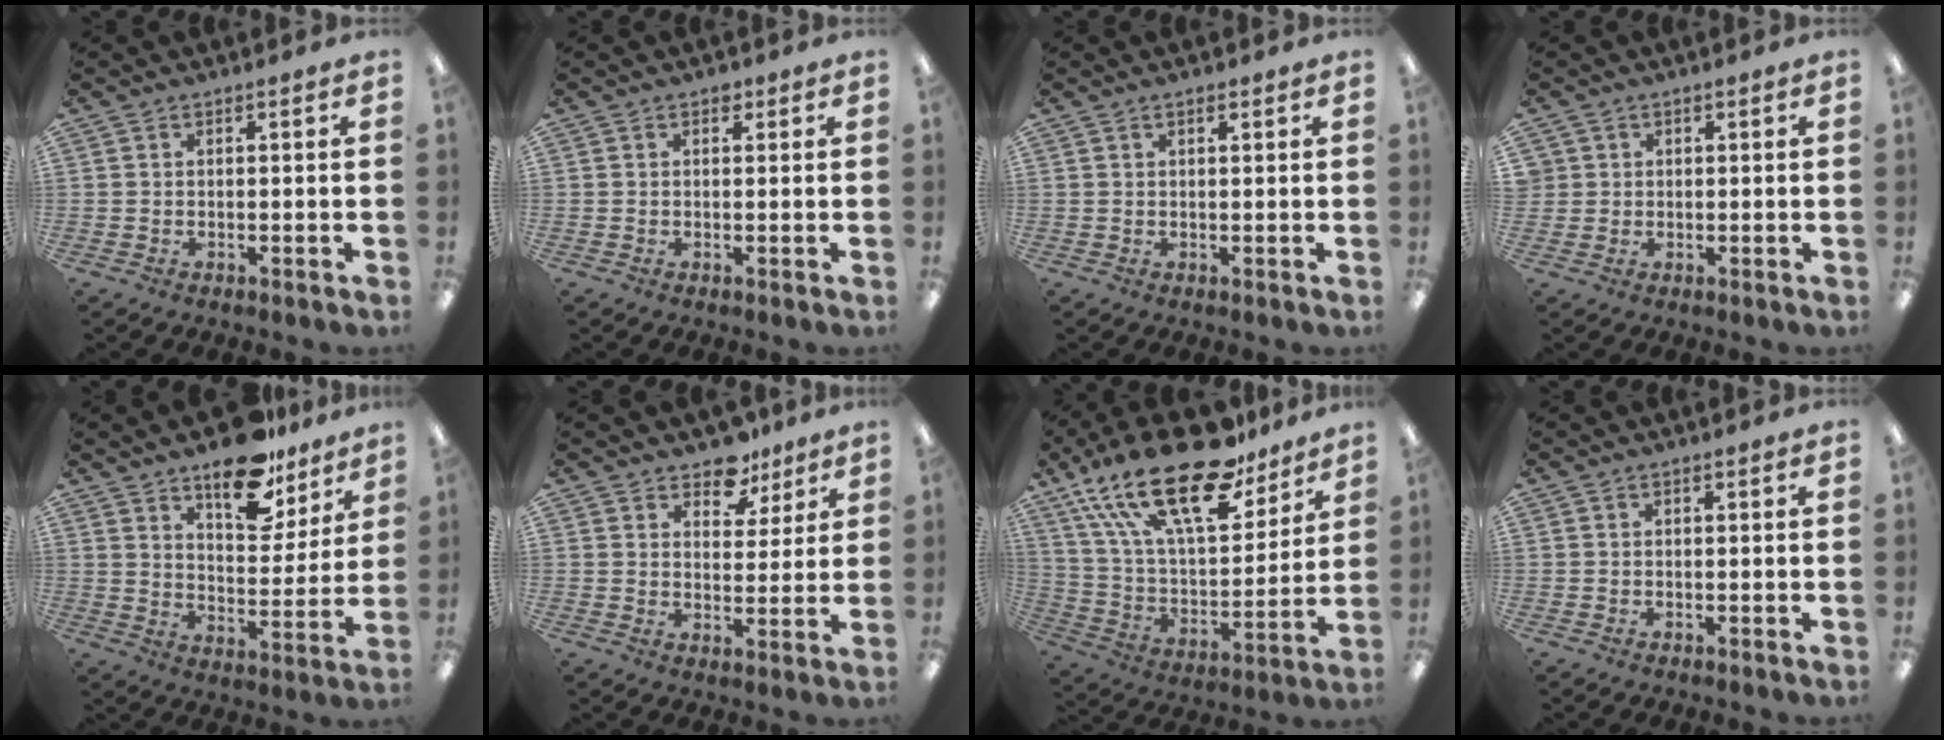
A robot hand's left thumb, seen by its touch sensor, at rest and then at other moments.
{"total": 1.4, "force": [0.7, 1.0, 0.7], "torque": [-0.005, -0.001, 0.011]}
{"total": 1.1, "force": [0.8, 0.3, 0.7], "torque": [-0.014, 0.001, 0.014]}
{"total": 2.0, "force": [0.6, 1.9, -0.2], "torque": [-0.001, 0.005, 0.010]}
{"total": 14.7, "force": [11.1, 6.6, 7.0], "torque": [-0.096, -0.068, 0.195]}
{"total": 8.4, "force": [6.5, 4.6, 2.3], "torque": [-0.024, -0.040, 0.117]}
{"total": 27.1, "force": [18.2, 10.7, 16.9], "torque": [-0.305, -0.112, 0.311]}
{"total": 0.0}